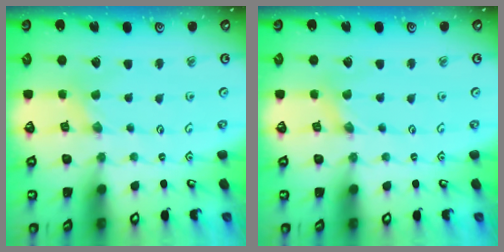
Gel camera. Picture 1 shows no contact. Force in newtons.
{"total": 0.0}